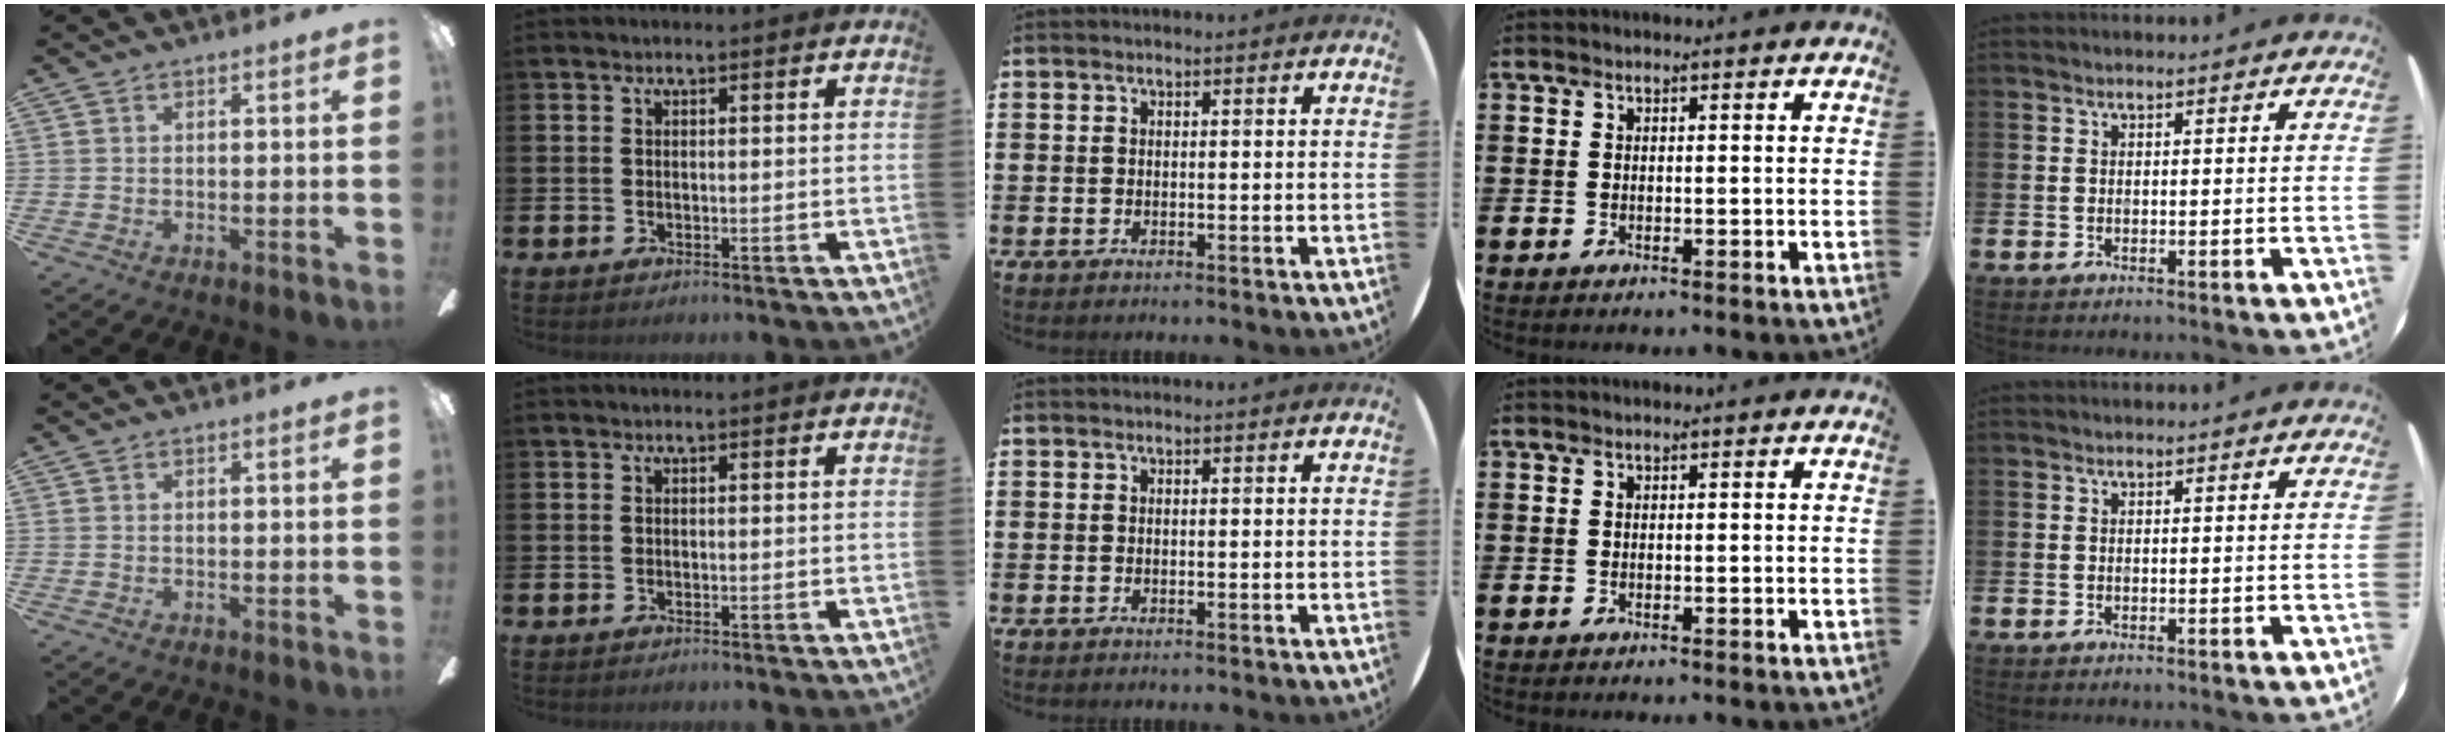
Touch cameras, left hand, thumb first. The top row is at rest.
{}